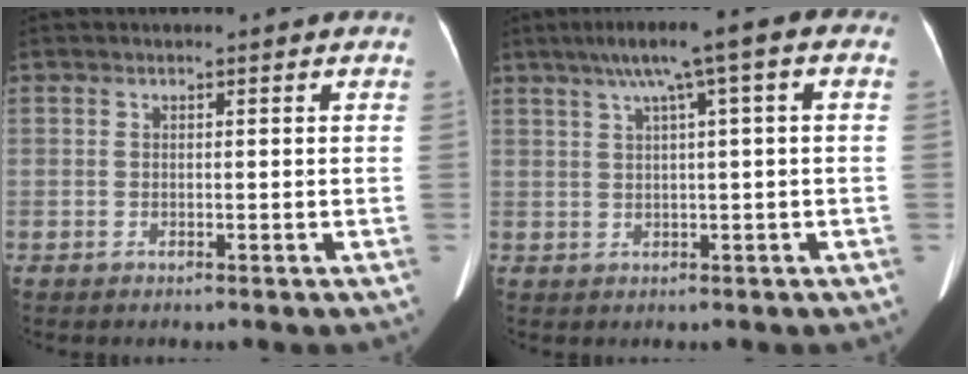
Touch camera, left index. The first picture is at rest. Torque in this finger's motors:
{"motor_torque": [-0.12, -0.28, -0.01, 0.04]}